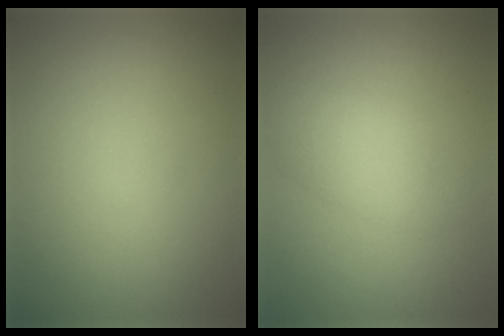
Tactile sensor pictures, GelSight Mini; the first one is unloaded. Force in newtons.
{"total": 2.6, "press": 2.6, "slide": 0.1}